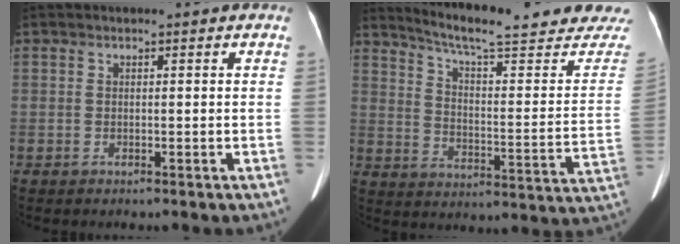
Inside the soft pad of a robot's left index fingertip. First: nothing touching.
{"total": 24.1, "force": [22.1, 1.8, 9.4], "torque": [-0.135, -0.081, 0.280]}